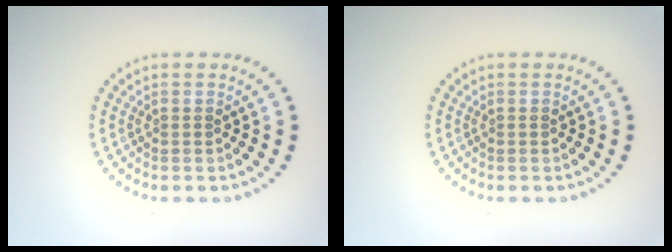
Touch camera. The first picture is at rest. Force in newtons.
{"total": 0.0}